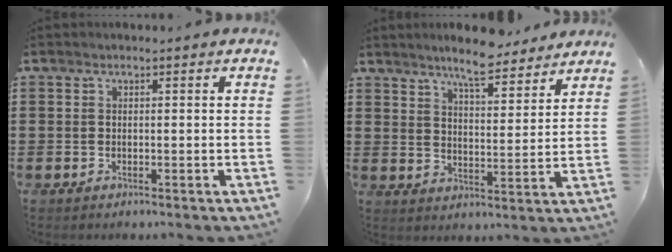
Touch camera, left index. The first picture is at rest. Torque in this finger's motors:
{"motor_torque": [2.14, 0.00, 0.41, 0.11]}